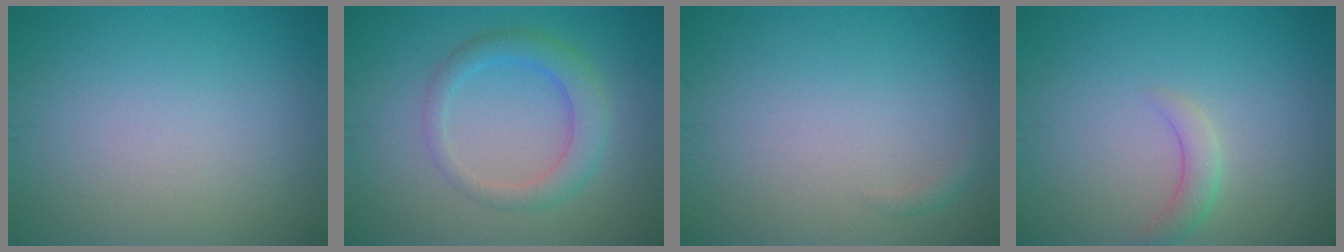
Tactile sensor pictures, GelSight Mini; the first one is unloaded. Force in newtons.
{"total": 3.4, "press": 3.4, "slide": 0.1}
{"total": 0.6, "press": 0.6, "slide": 0.1}
{"total": 1.8, "press": 1.8, "slide": 0.1}